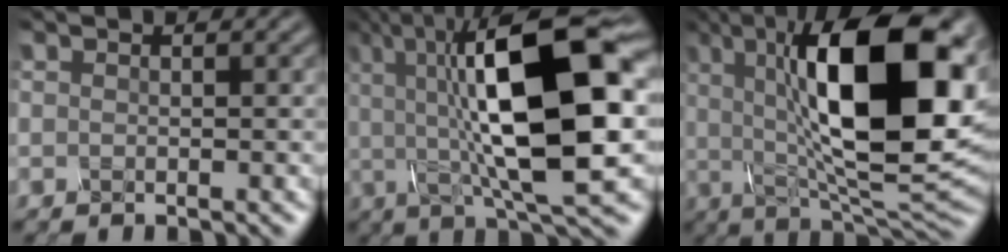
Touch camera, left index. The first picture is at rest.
{"total": 15.6, "force": [2.5, 5.3, 14.5], "torque": [-0.238, 0.007, 0.030]}
{"total": 16.9, "force": [3.5, 6.0, 15.4], "torque": [-0.234, 0.003, 0.043]}